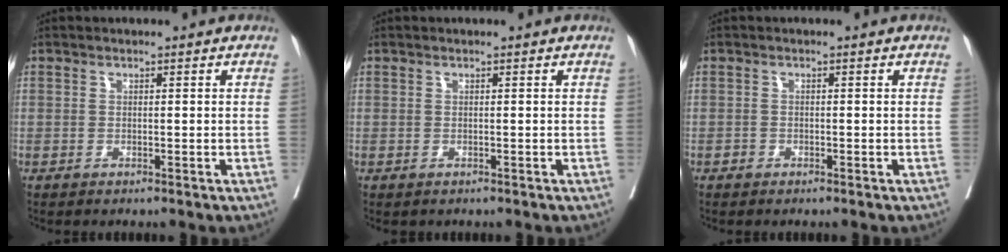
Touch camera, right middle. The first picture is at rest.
{"total": 0.0}
{"total": 0.6, "force": [-0.5, 0.4, 0.1], "torque": [0.000, 0.004, -0.010]}